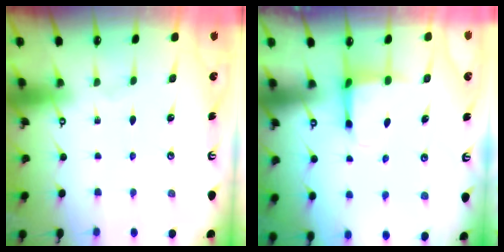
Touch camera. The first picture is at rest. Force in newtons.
{"total": 4.0, "press": 3.8, "slide": 1.2}